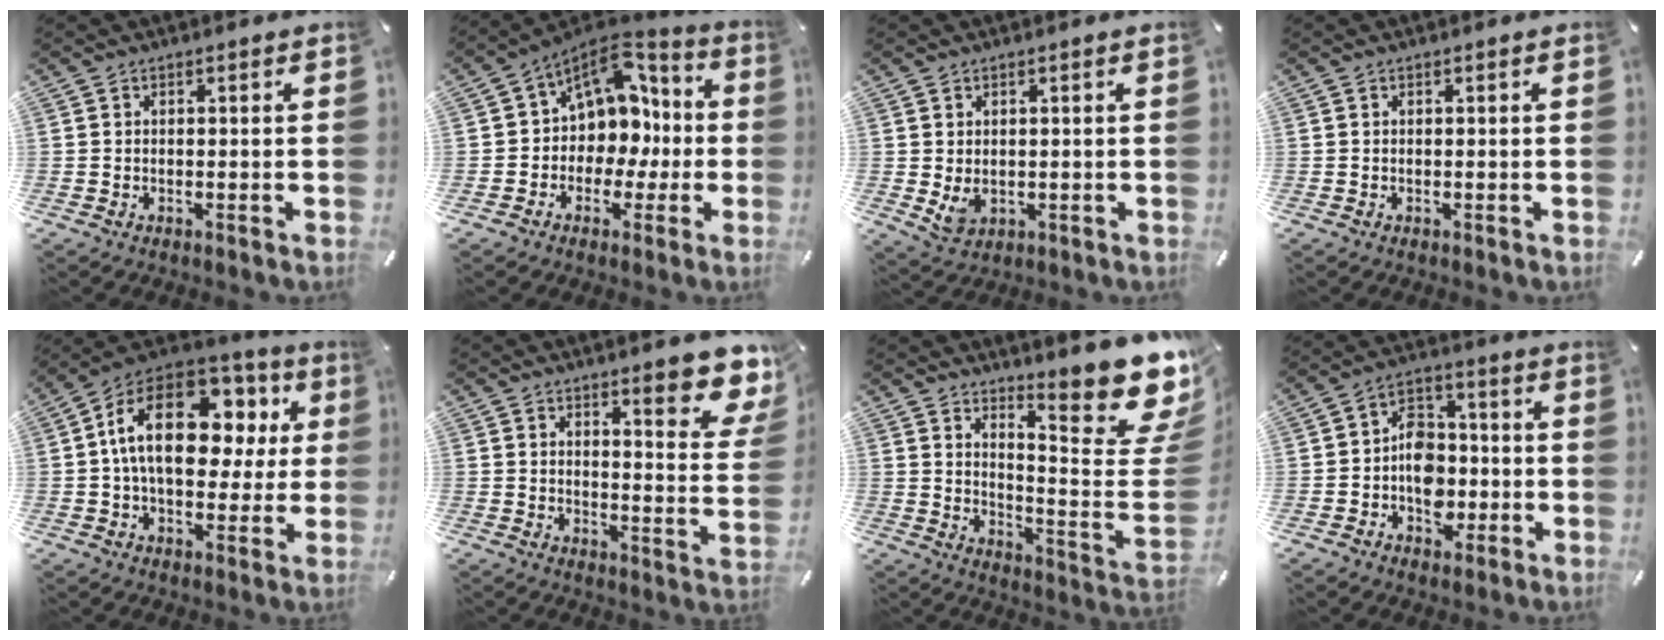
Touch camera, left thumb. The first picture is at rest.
{"total": 10.7, "force": [3.7, 9.3, 3.9], "torque": [-0.058, -0.031, 0.077]}
{"total": 4.0, "force": [0.9, 3.2, 2.2], "torque": [-0.037, -0.008, 0.015]}
{"total": 0.0}
{"total": 21.3, "force": [5.0, 13.3, 15.9], "torque": [-0.271, -0.008, 0.084]}
{"total": 12.3, "force": [8.9, 3.3, 7.9], "torque": [-0.094, -0.068, 0.146]}
{"total": 20.7, "force": [14.5, 5.6, 13.7], "torque": [-0.169, -0.123, 0.234]}
{"total": 10.0, "force": [-2.7, 8.1, 5.2], "torque": [-0.085, 0.030, -0.044]}